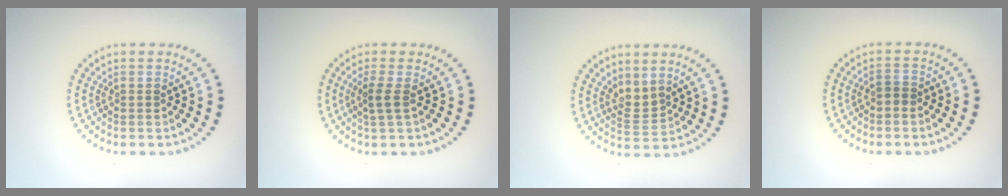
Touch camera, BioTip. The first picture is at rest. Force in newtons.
{"total": 1.6, "press": 1.2, "slide": 1.0}
{"total": 2.0, "press": 1.4, "slide": 1.3}
{"total": 1.1, "press": 0.9, "slide": 0.6}